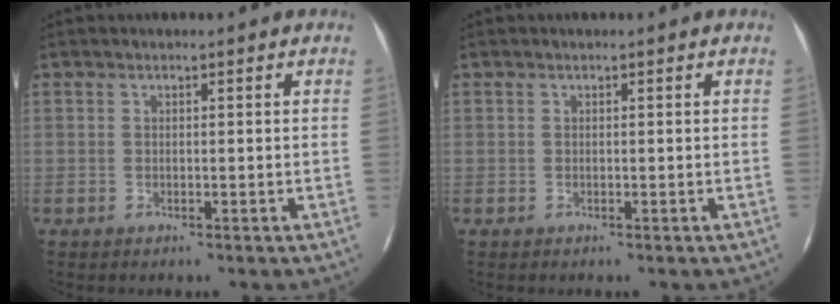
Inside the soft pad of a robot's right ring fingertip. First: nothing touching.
{"total": 0.0}